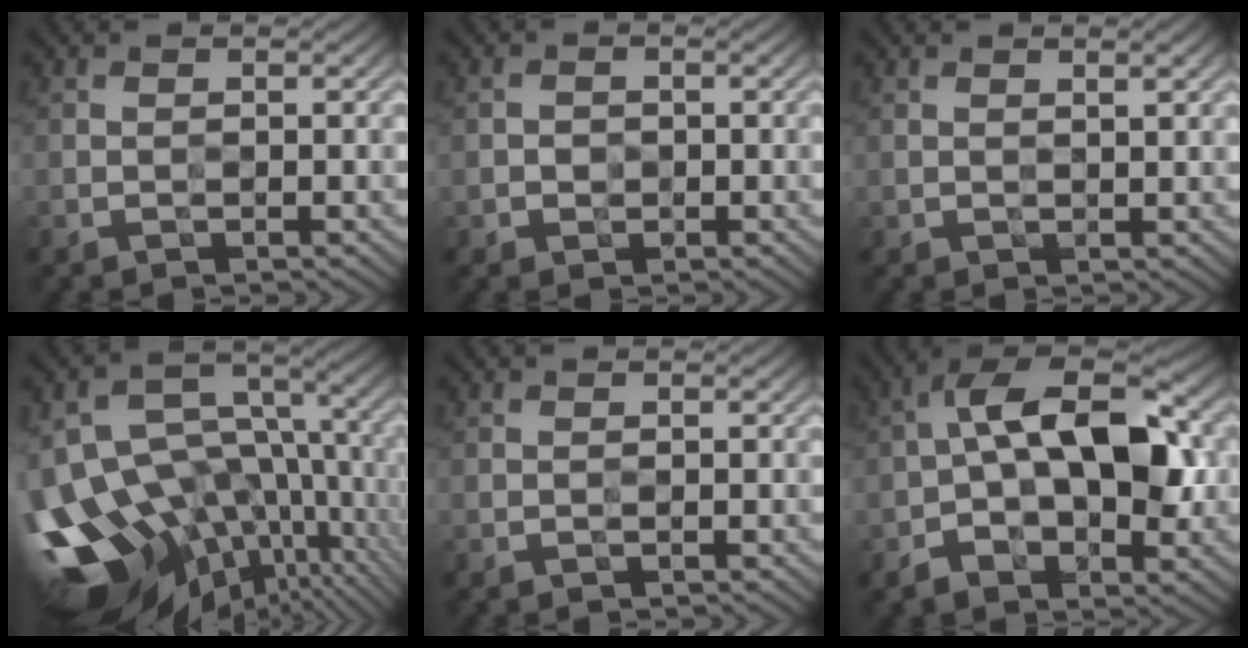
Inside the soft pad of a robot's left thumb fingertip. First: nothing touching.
{"total": 1.1, "force": [0.2, 1.0, -0.2], "torque": [0.016, 0.001, 0.004]}
{"total": 1.4, "force": [1.4, -0.2, -0.1], "torque": [0.003, 0.001, 0.024]}
{"total": 18.0, "force": [-4.9, 11.8, 12.7], "torque": [-0.244, -0.016, -0.056]}
{"total": 0.0}
{"total": 12.7, "force": [0.2, 7.1, 10.6], "torque": [-0.161, 0.026, 0.000]}